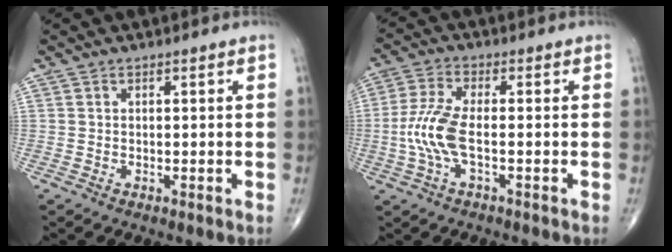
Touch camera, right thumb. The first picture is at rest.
{"total": 8.0, "force": [-1.5, 2.7, 7.4], "torque": [-0.187, 0.013, -0.034]}